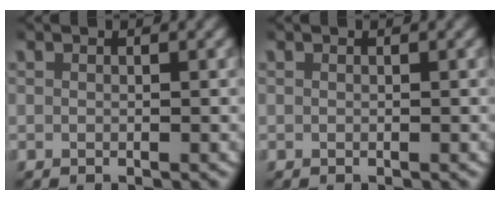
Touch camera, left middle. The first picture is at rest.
{"total": 0.0}